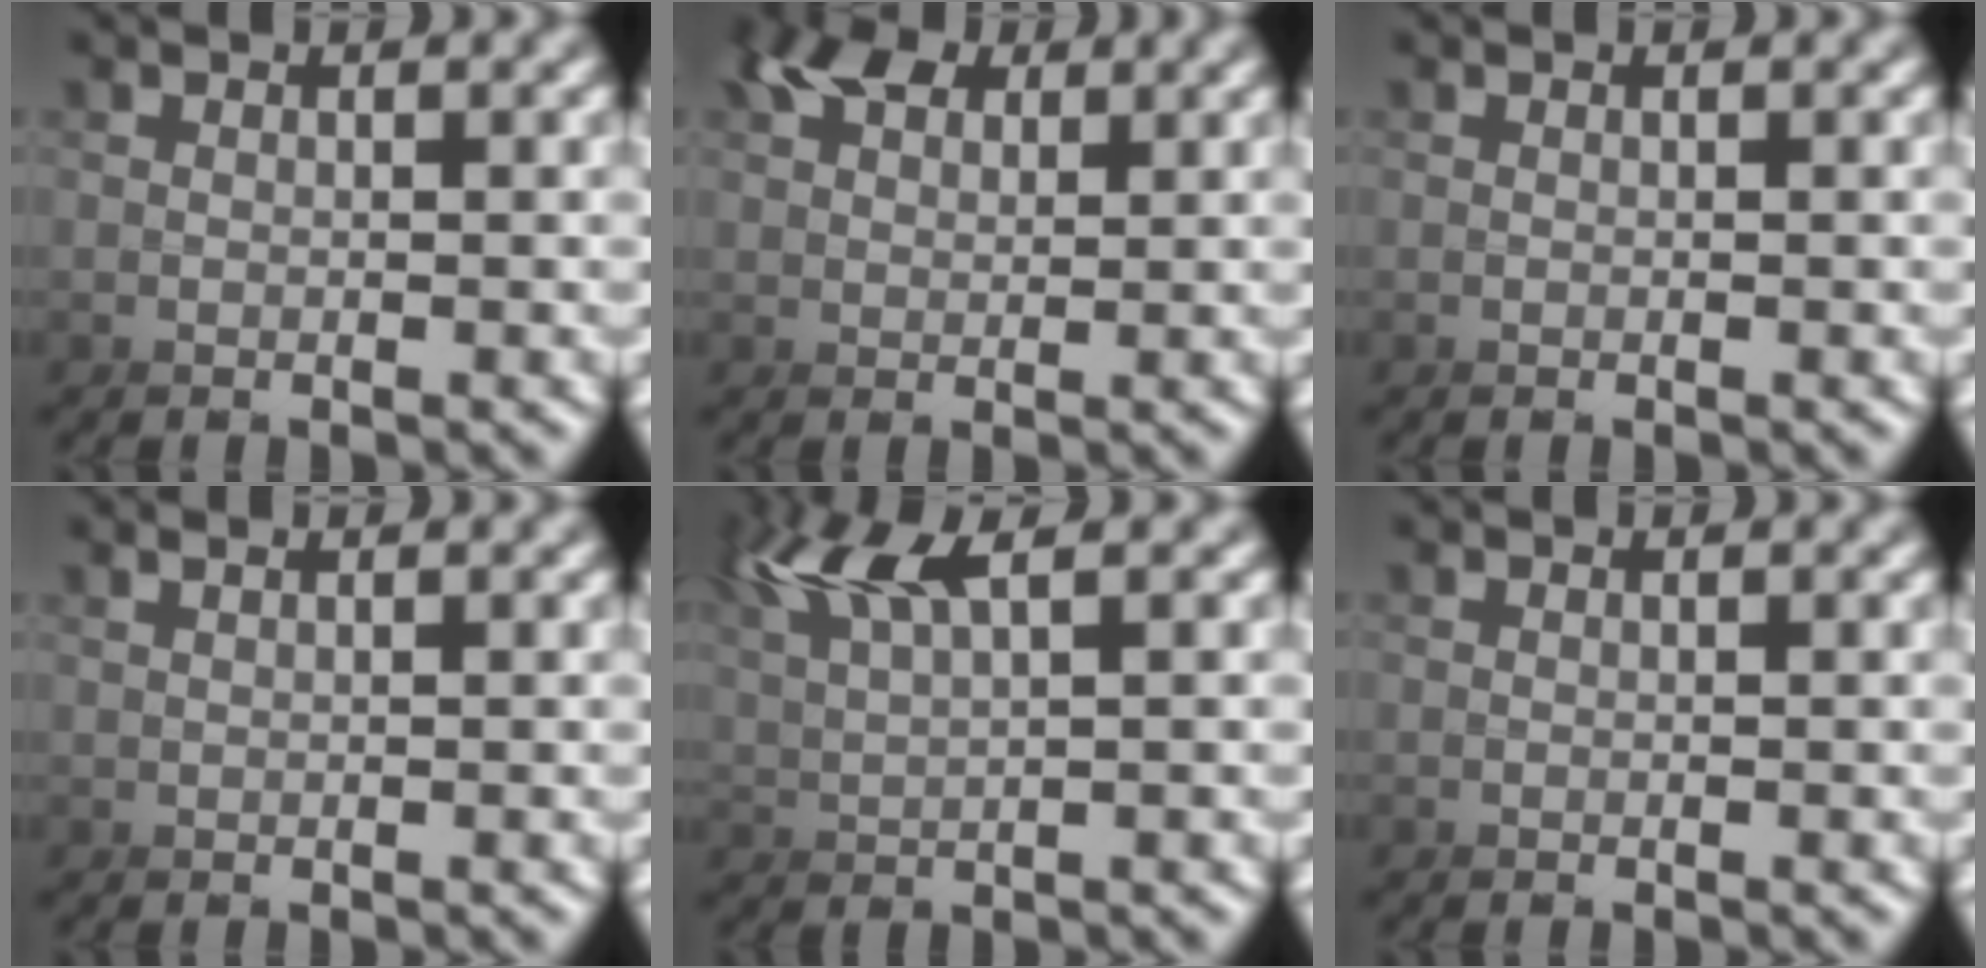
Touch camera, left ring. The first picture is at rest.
{"total": 4.2, "force": [2.6, 3.1, 1.3], "torque": [-0.020, 0.010, 0.027]}
{"total": 0.0}
{"total": 1.2, "force": [0.3, -1.1, -0.1], "torque": [0.016, 0.017, -0.002]}
{"total": 2.8, "force": [2.2, -1.4, 1.1], "torque": [-0.058, 0.020, 0.034]}
{"total": 0.0}